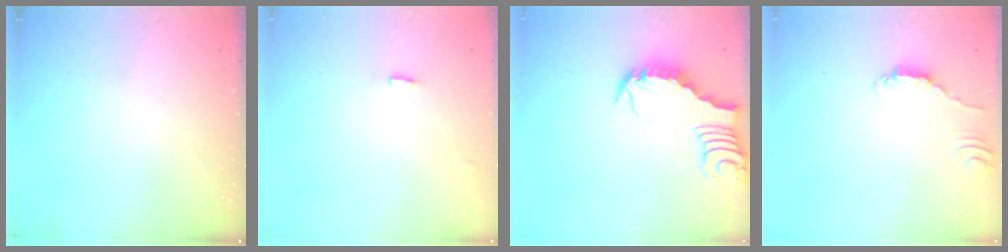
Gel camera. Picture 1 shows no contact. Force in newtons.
{"total": 1.3, "press": 1.3, "slide": 0.2}
{"total": 2.9, "press": 2.9, "slide": 0.3}
{"total": 2.6, "press": 2.6, "slide": 0.4}